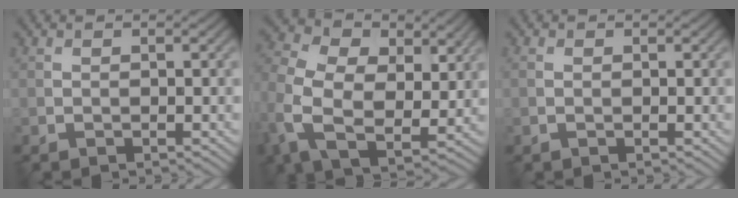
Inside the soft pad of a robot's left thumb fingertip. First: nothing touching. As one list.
[{"total": 11.8, "force": [1.5, 8.5, 8.1], "torque": [-0.214, -0.010, 0.024]}, {"total": 0.6, "force": [0.0, 0.4, 0.4], "torque": [-0.012, 0.001, 0.001]}]